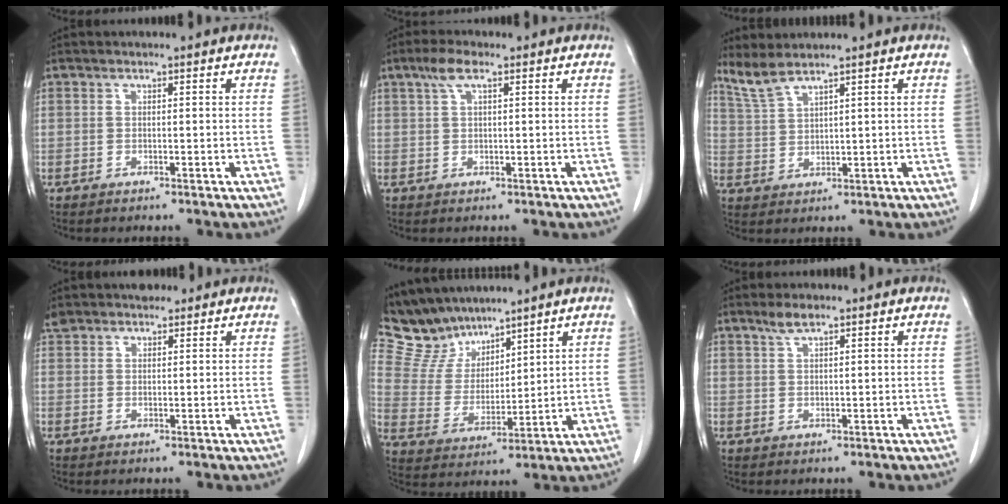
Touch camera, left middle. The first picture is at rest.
{"total": 3.3, "force": [1.8, 0.8, 2.7], "torque": [-0.060, 0.013, 0.037]}
{"total": 3.9, "force": [3.5, -0.2, 1.6], "torque": [-0.047, 0.000, 0.085]}
{"total": 3.8, "force": [3.4, 1.6, 0.8], "torque": [-0.015, 0.016, 0.058]}
{"total": 9.6, "force": [8.7, 3.8, 1.4], "torque": [-0.046, 0.016, 0.183]}
{"total": 2.3, "force": [1.8, 0.3, 1.4], "torque": [-0.034, 0.003, 0.037]}